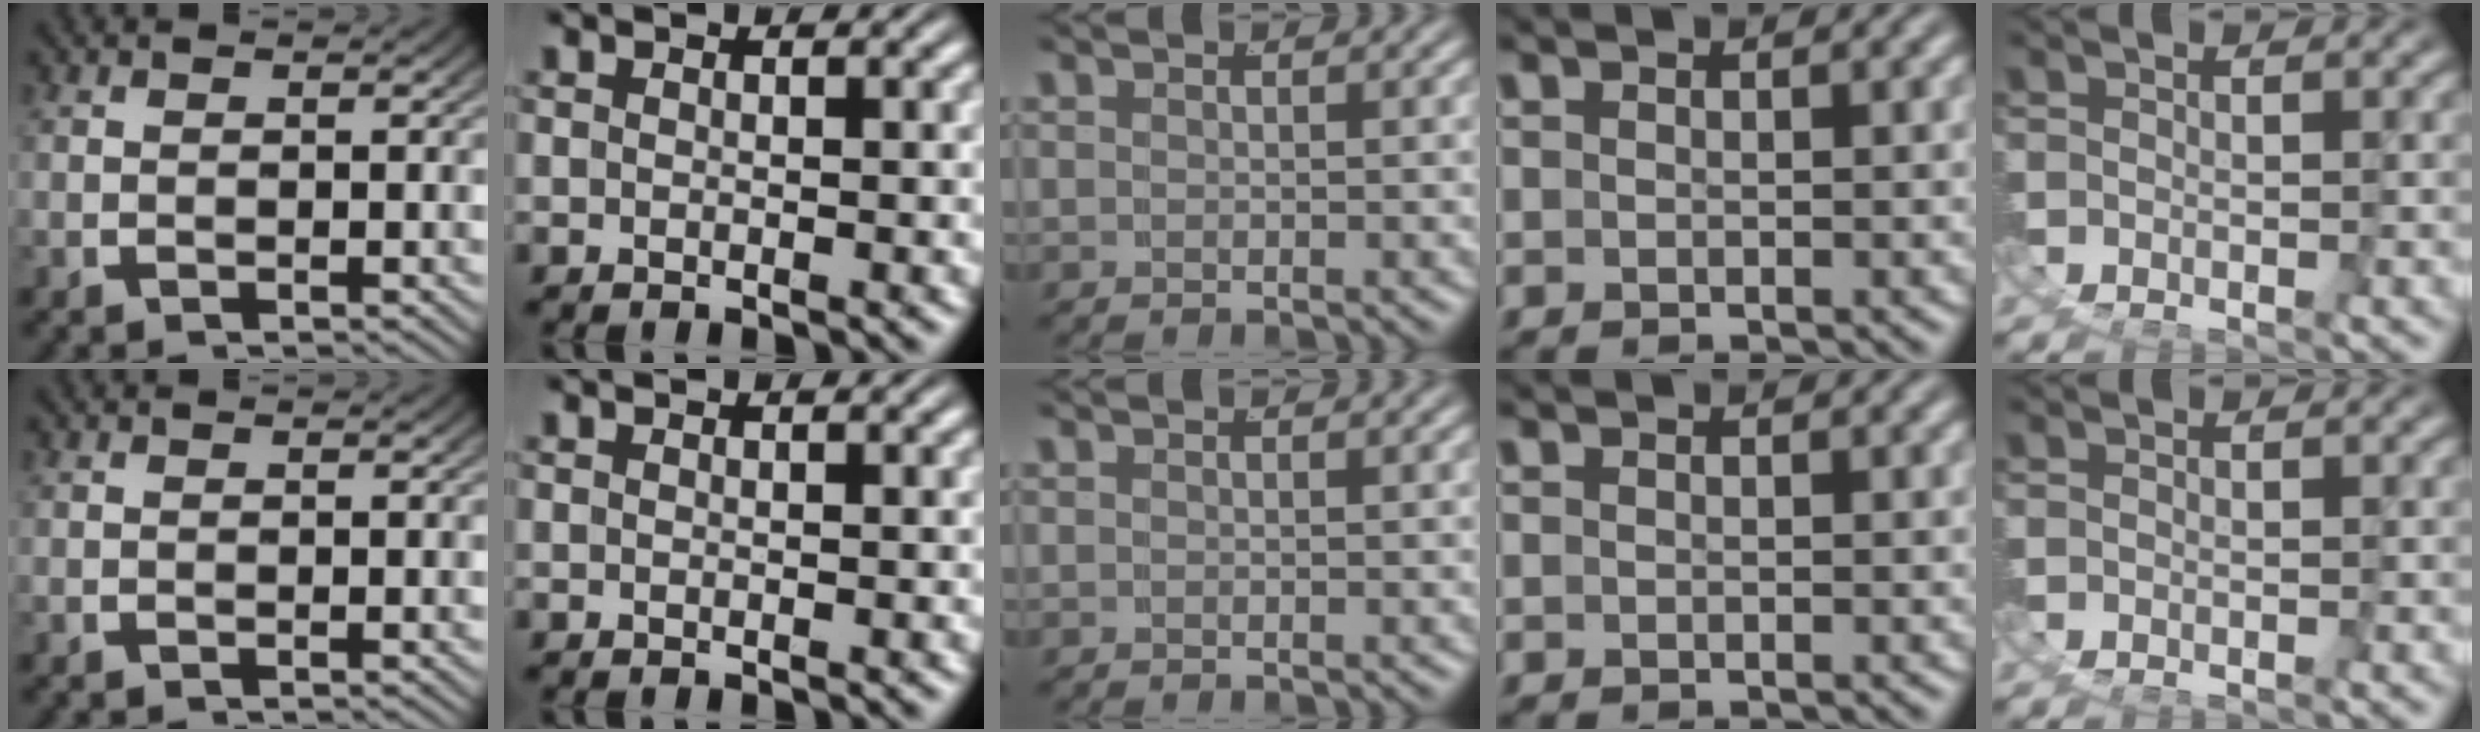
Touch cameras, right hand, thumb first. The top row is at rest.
{}